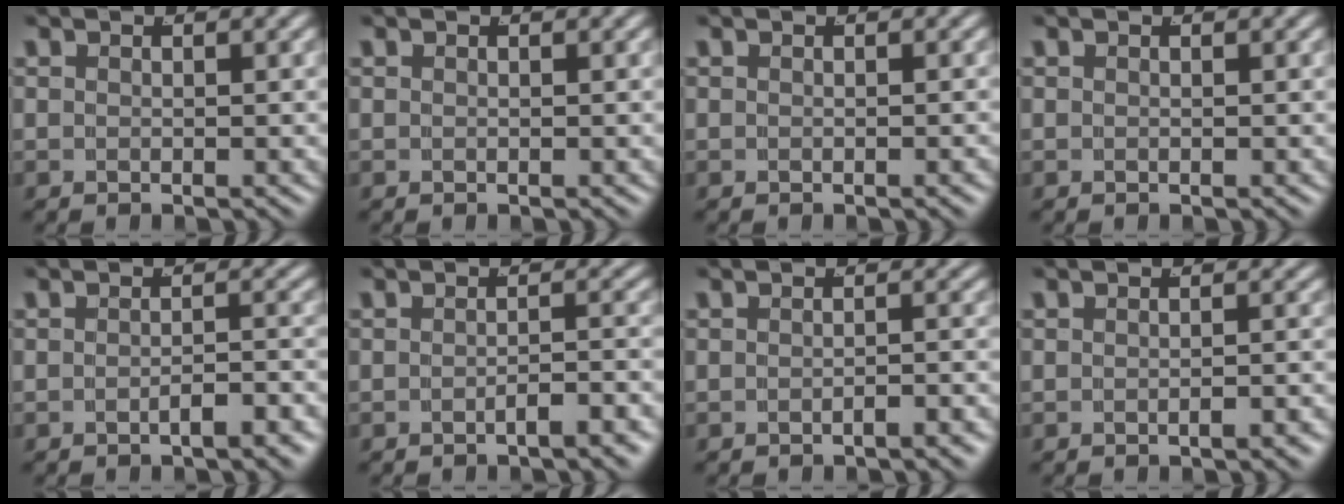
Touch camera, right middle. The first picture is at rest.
{"total": 0.0}
{"total": 0.0}
{"total": 0.0}
{"total": 2.1, "force": [-1.9, 0.1, 1.0], "torque": [-0.006, 0.004, -0.033]}
{"total": 2.2, "force": [-2.0, 0.0, 0.9], "torque": [-0.005, 0.004, -0.035]}
{"total": 1.3, "force": [-1.2, -0.2, 0.3], "torque": [-0.001, 0.006, -0.023]}
{"total": 1.0, "force": [-0.9, -0.1, 0.4], "torque": [-0.004, 0.007, -0.018]}